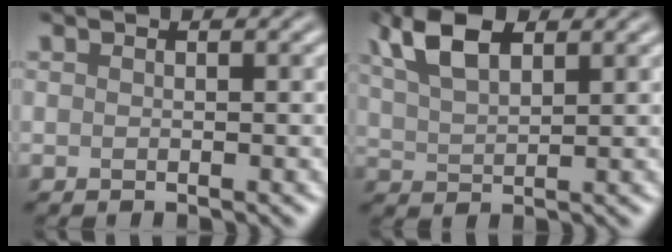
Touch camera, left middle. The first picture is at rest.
{"total": 5.6, "force": [3.1, 2.7, 3.9], "torque": [-0.092, 0.011, 0.060]}